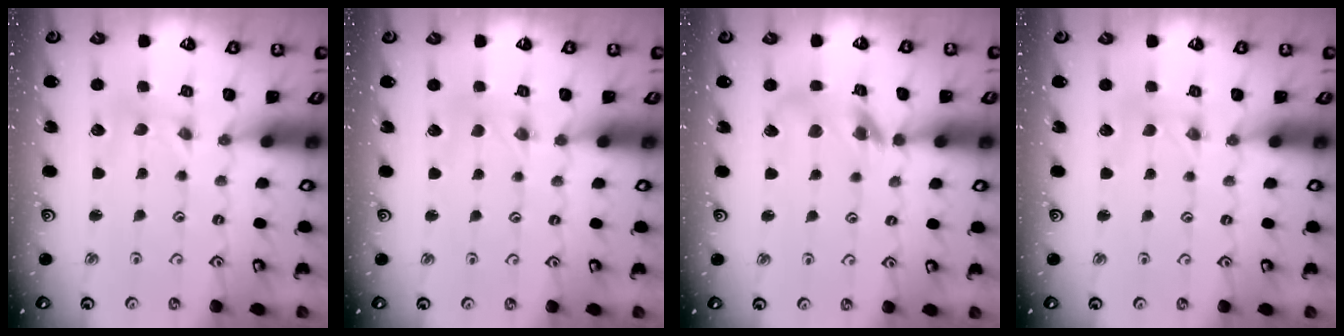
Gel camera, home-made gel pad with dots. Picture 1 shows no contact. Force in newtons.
{"total": 0.0}
{"total": 10.7, "press": 10.7, "slide": 1.0}
{"total": 0.0}